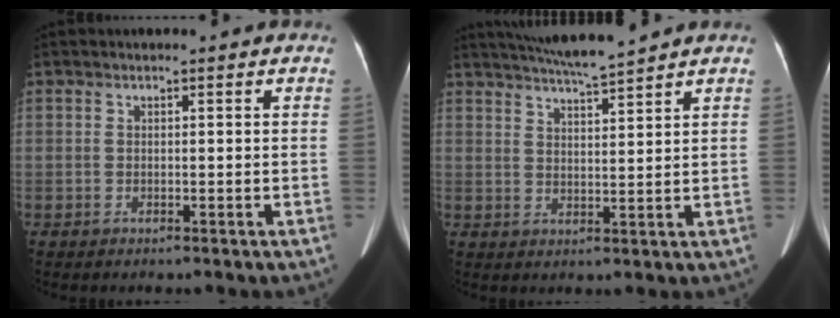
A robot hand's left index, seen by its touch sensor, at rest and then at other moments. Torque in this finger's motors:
{"motor_torque": [0.17, -0.33, 0.00, 0.06]}